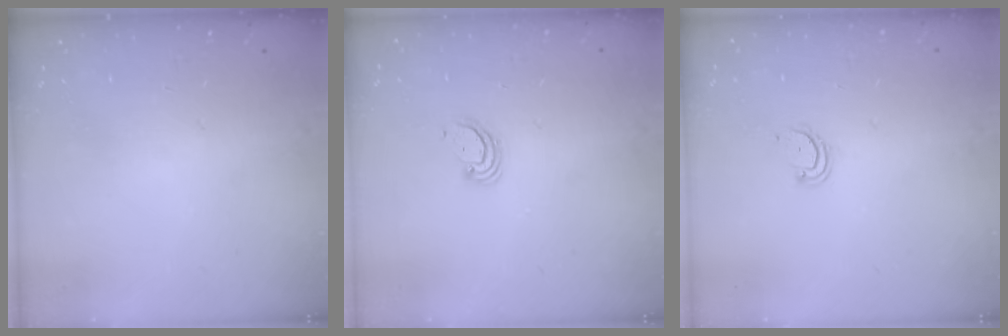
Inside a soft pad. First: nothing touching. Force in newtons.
{"total": 3.1, "press": 3.1, "slide": 0.3}
{"total": 2.3, "press": 2.3, "slide": 0.2}